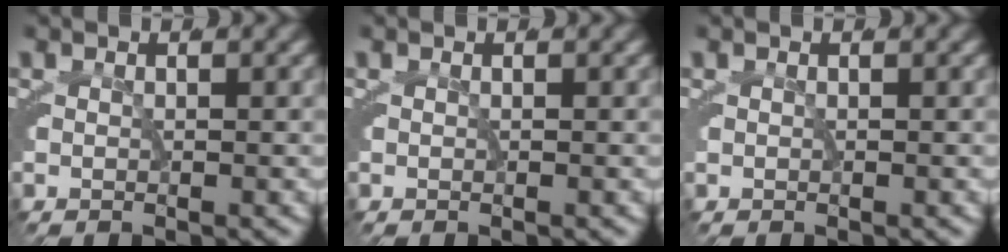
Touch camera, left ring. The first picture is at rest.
{"total": 0.0}
{"total": 0.0}